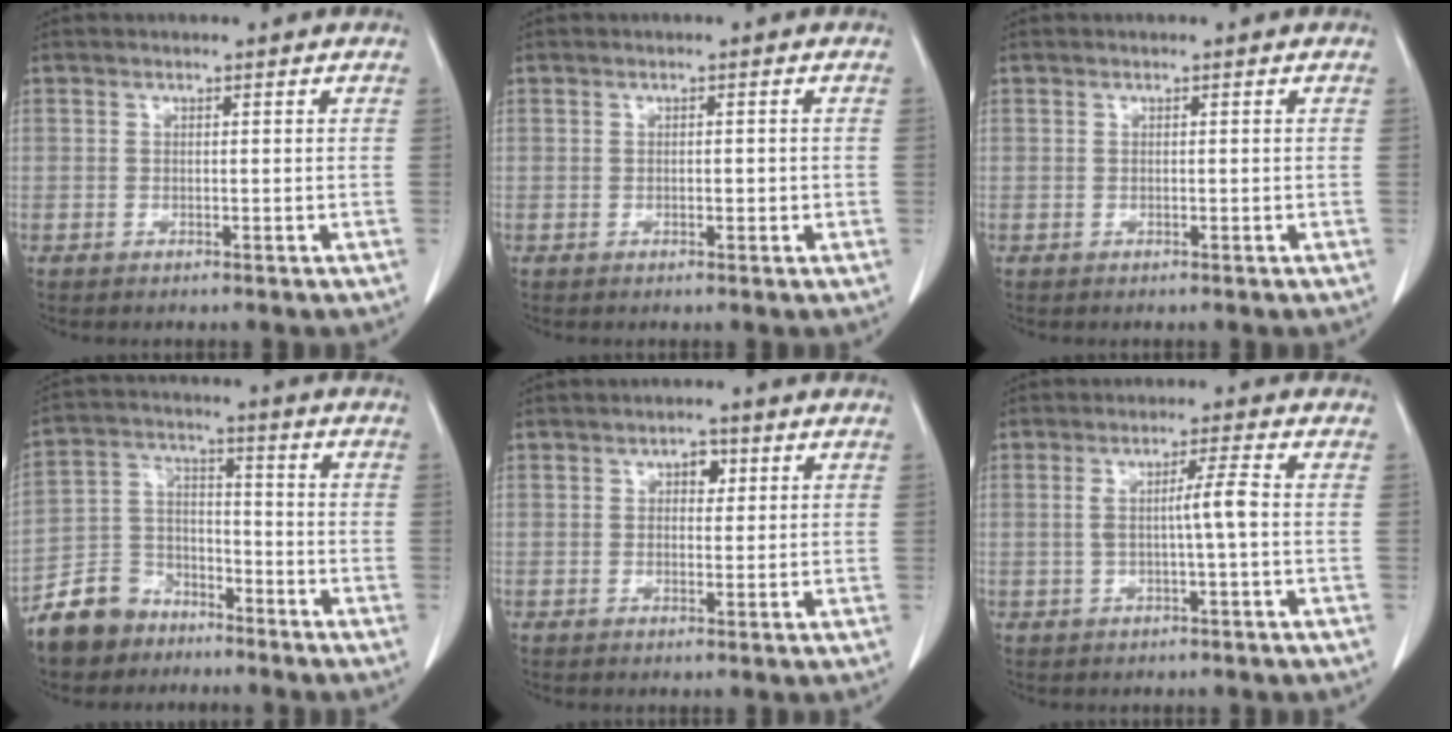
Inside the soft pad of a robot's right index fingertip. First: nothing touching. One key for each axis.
{"total": 1.6, "fx": -0.2, "fy": 0.9, "fz": 1.3, "tx": -0.027, "ty": 0.003, "tz": 0.000}
{"total": 0.0}
{"total": 10.4, "fx": -7.7, "fy": 6.5, "fz": 2.7, "tx": -0.071, "ty": 0.019, "tz": -0.146}
{"total": 3.0, "fx": 1.0, "fy": 1.9, "fz": 2.1, "tx": -0.037, "ty": 0.012, "tz": 0.017}
{"total": 4.7, "fx": -0.2, "fy": 0.1, "fz": 4.7, "tx": -0.086, "ty": 0.011, "tz": 0.000}